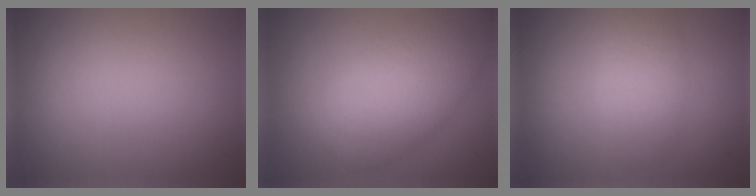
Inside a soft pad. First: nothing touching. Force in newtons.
{"total": 7.6, "press": 7.6, "slide": 0.3}
{"total": 3.2, "press": 3.2, "slide": 0.1}